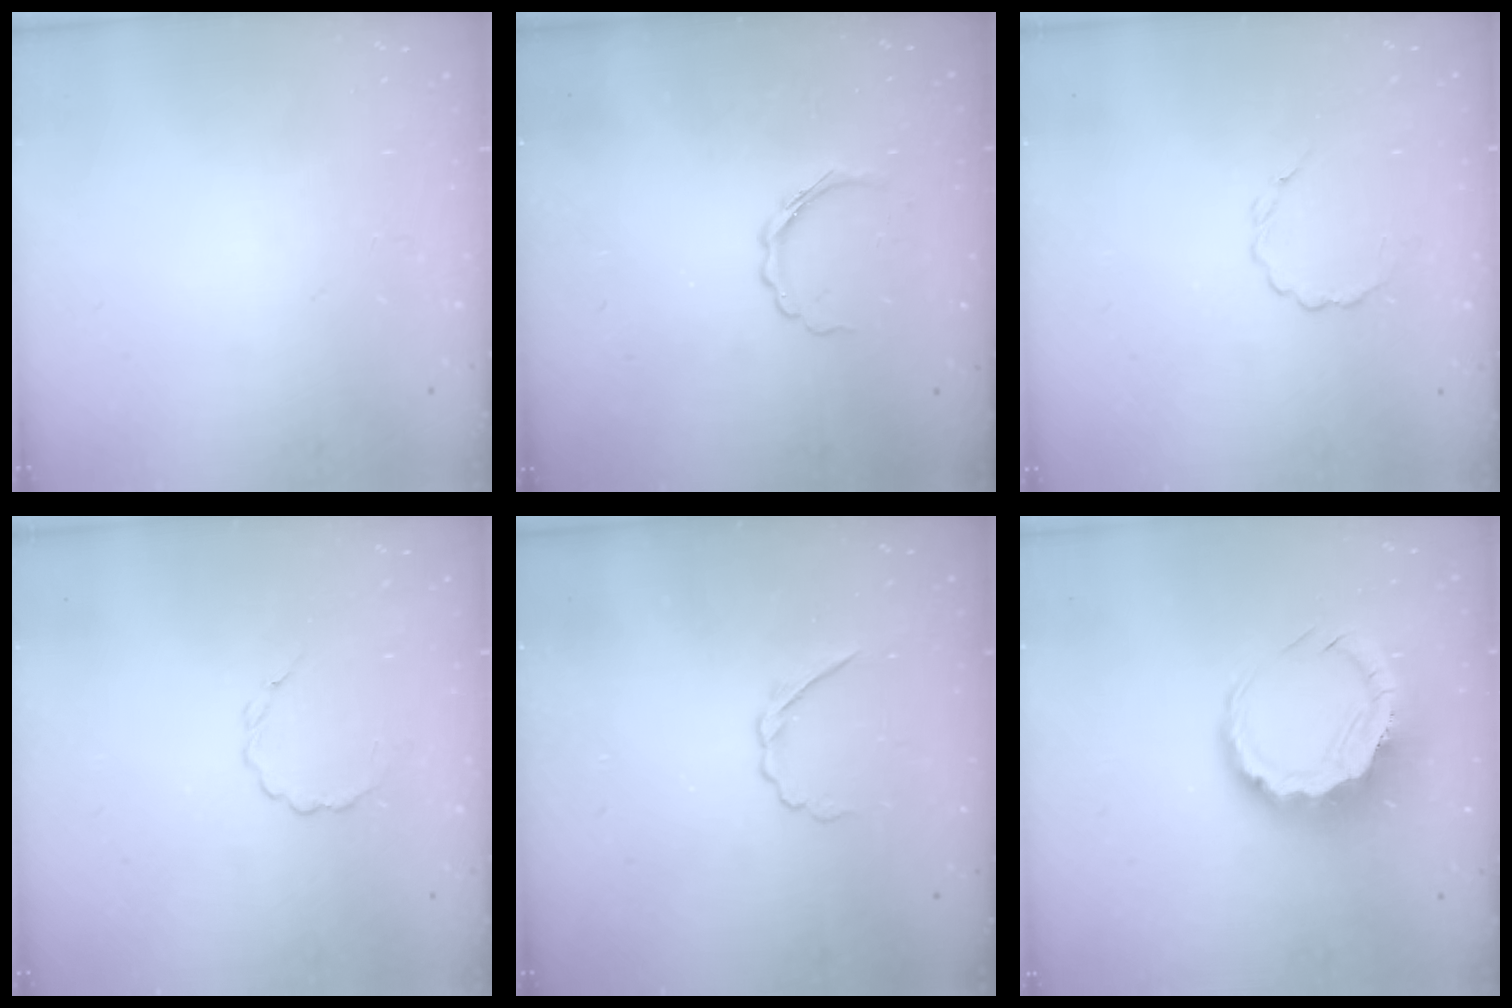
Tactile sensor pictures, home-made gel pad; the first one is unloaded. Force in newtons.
{"total": 3.9, "press": 3.8, "slide": 0.7}
{"total": 2.9, "press": 2.7, "slide": 1.0}
{"total": 2.9, "press": 2.7, "slide": 1.0}
{"total": 2.6, "press": 2.5, "slide": 0.8}
{"total": 10.7, "press": 10.5, "slide": 2.1}